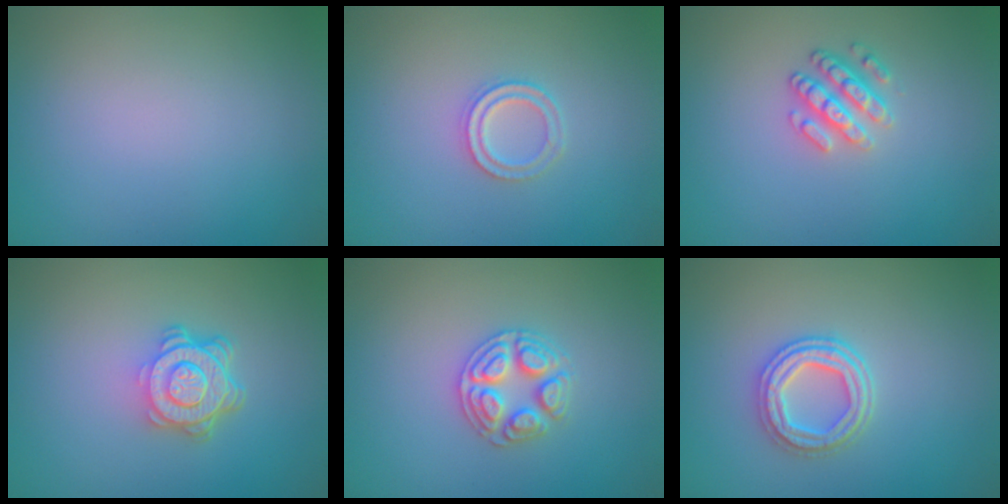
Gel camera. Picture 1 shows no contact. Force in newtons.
{"total": 2.0, "press": 1.9, "slide": 0.4}
{"total": 2.5, "press": 2.3, "slide": 0.9}
{"total": 4.9, "press": 3.5, "slide": 3.5}
{"total": 3.0, "press": 2.9, "slide": 0.4}
{"total": 3.5, "press": 3.1, "slide": 1.7}